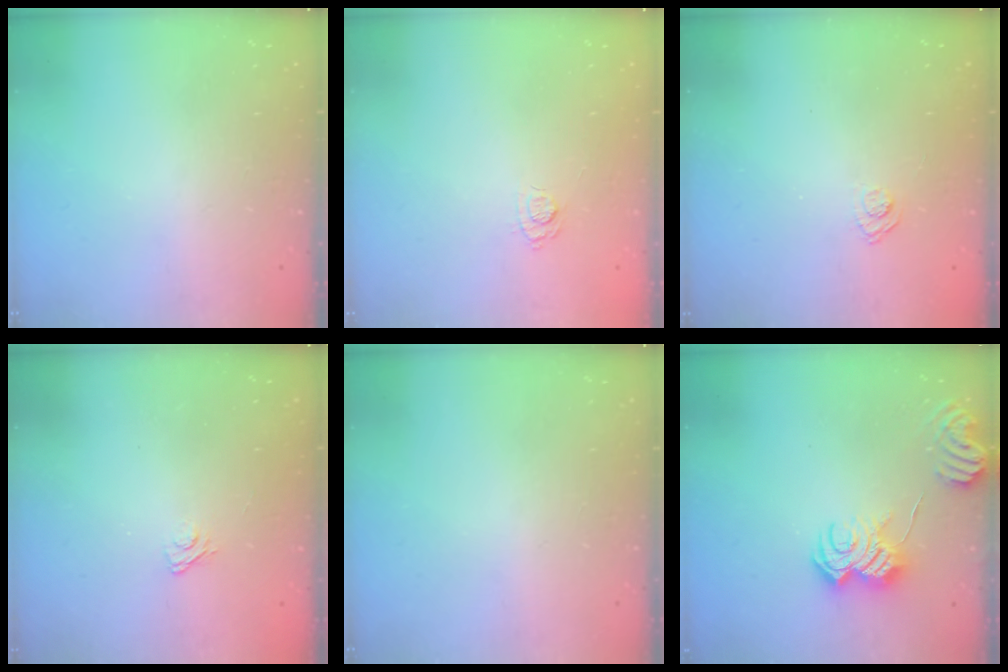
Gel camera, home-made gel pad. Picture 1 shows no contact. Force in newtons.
{"total": 8.1, "press": 7.9, "slide": 1.4}
{"total": 3.1, "press": 2.8, "slide": 1.3}
{"total": 2.9, "press": 2.6, "slide": 1.2}
{"total": 0.0}
{"total": 11.9, "press": 11.9, "slide": 0.7}